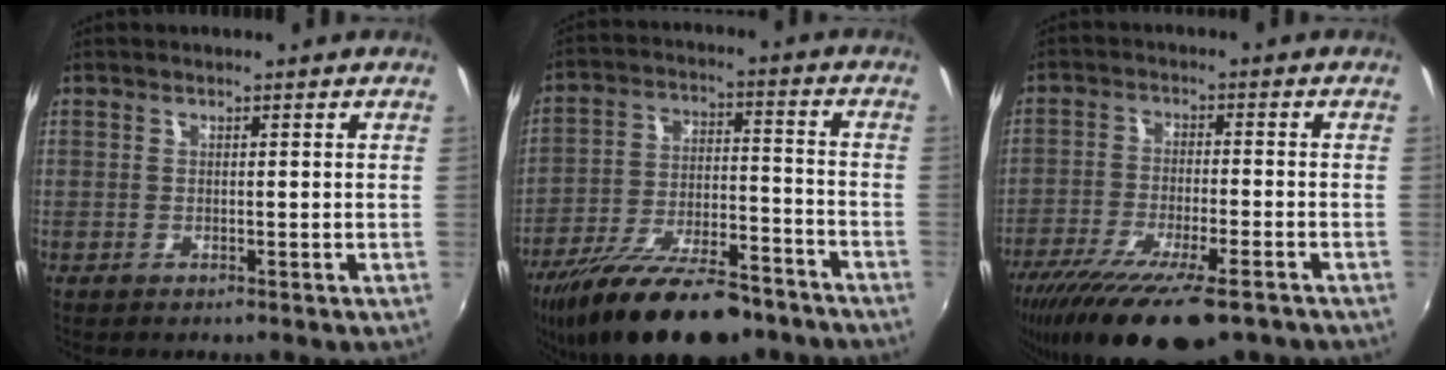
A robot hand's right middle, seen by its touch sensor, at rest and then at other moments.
{"total": 21.9, "force": [-16.5, 7.6, 12.2], "torque": [-0.226, -0.026, -0.255]}
{"total": 18.8, "force": [-13.8, 4.7, 12.0], "torque": [-0.235, -0.062, -0.224]}